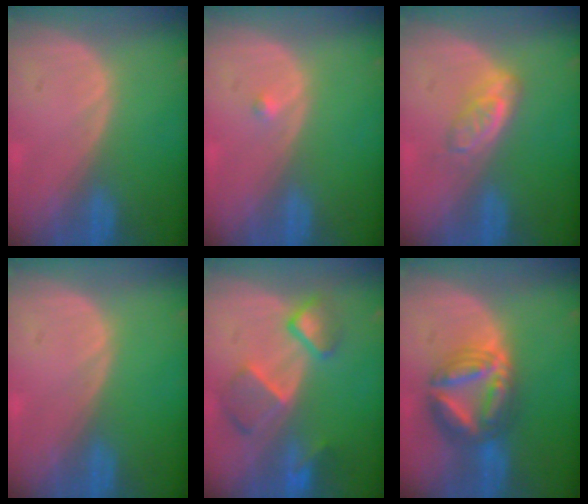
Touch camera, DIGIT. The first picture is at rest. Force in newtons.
{"total": 0.7, "press": 0.7, "slide": 0.1}
{"total": 3.9, "press": 3.8, "slide": 0.8}
{"total": 0.0}
{"total": 7.6, "press": 6.7, "slide": 3.5}
{"total": 8.1, "press": 8.1, "slide": 0.8}